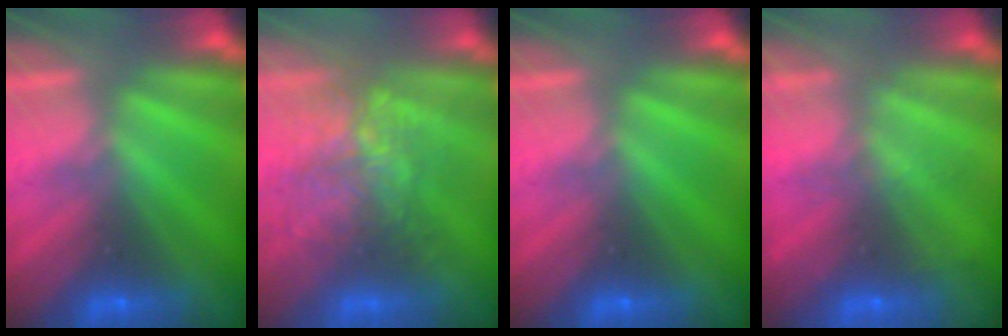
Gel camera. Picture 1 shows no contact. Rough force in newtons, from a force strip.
{"total": 3.5}
{"total": 0.0}
{"total": 1.9}